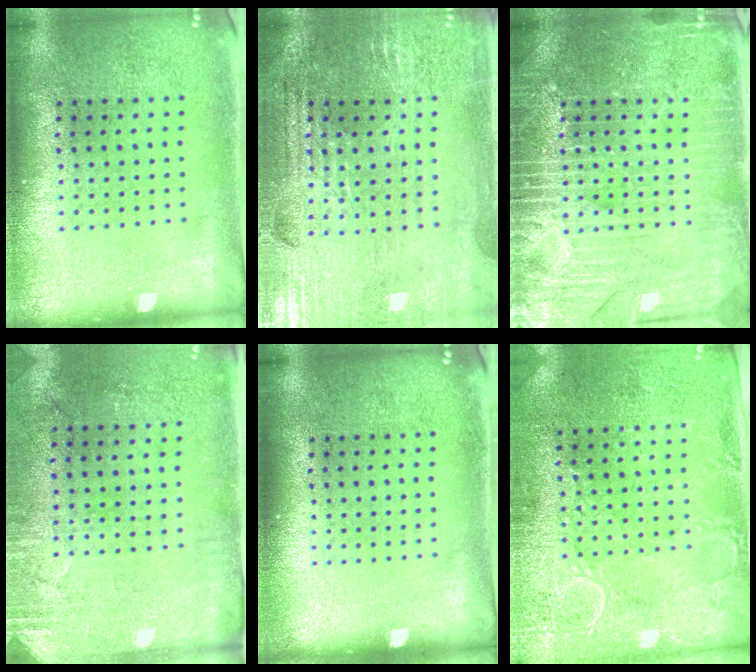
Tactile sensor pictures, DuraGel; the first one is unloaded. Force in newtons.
{"total": 2.9, "press": 2.8, "slide": 0.4}
{"total": 4.2, "press": 4.2, "slide": 0.6}
{"total": 2.8, "press": 2.4, "slide": 1.6}
{"total": 0.0}
{"total": 2.8, "press": 2.7, "slide": 0.8}